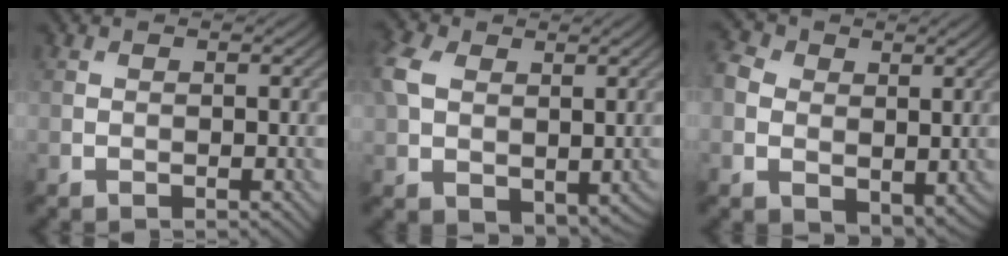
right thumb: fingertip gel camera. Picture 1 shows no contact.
{"total": 8.2, "force": [1.3, 5.7, 5.8], "torque": [-0.167, -0.001, 0.026]}
{"total": 6.3, "force": [0.7, 5.1, 3.7], "torque": [-0.106, -0.006, 0.014]}